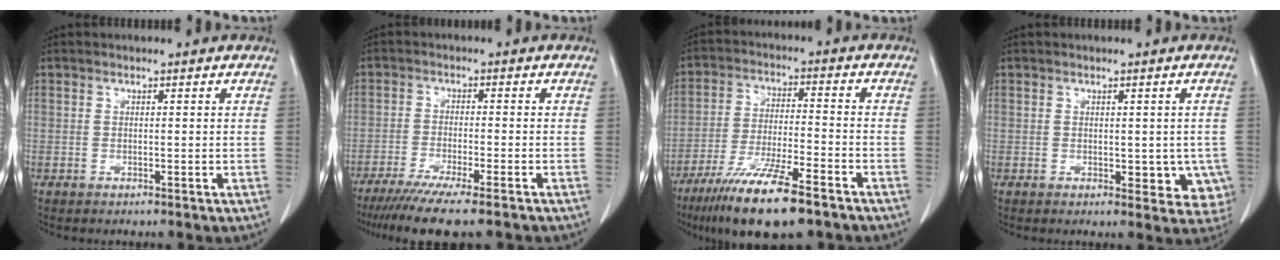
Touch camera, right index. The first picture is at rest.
{"total": 11.6, "force": [-9.3, 0.2, 6.9], "torque": [-0.092, -0.028, -0.143]}
{"total": 14.1, "force": [-9.7, 1.8, 10.0], "torque": [-0.191, -0.036, -0.168]}
{"total": 6.0, "force": [-0.7, 3.5, 4.7], "torque": [-0.028, -0.003, -0.004]}